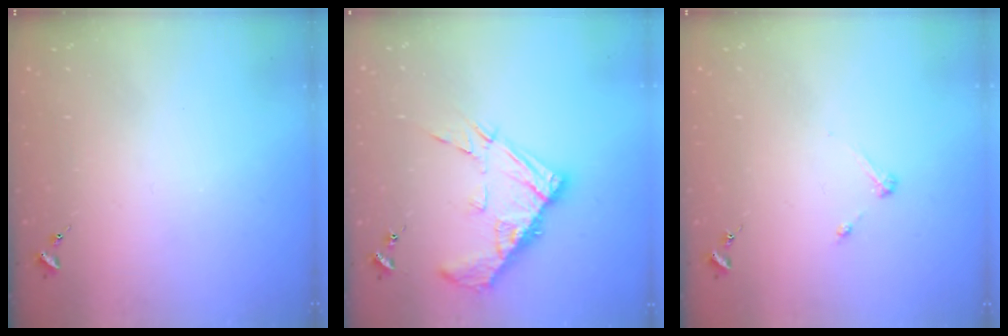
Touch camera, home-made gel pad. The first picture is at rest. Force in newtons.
{"total": 13.3, "press": 13.2, "slide": 1.2}
{"total": 3.3, "press": 3.2, "slide": 0.4}